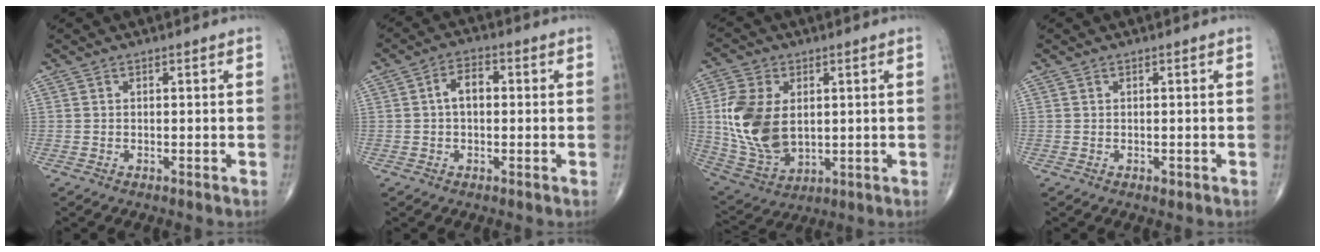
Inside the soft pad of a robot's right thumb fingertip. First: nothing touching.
{"total": 4.6, "force": [0.3, 2.9, 3.6], "torque": [-0.055, 0.018, -0.003]}
{"total": 15.3, "force": [1.6, 10.1, 11.4], "torque": [-0.220, -0.012, 0.043]}
{"total": 0.7, "force": [-0.2, 0.5, 0.4], "torque": [-0.005, -0.001, -0.002]}